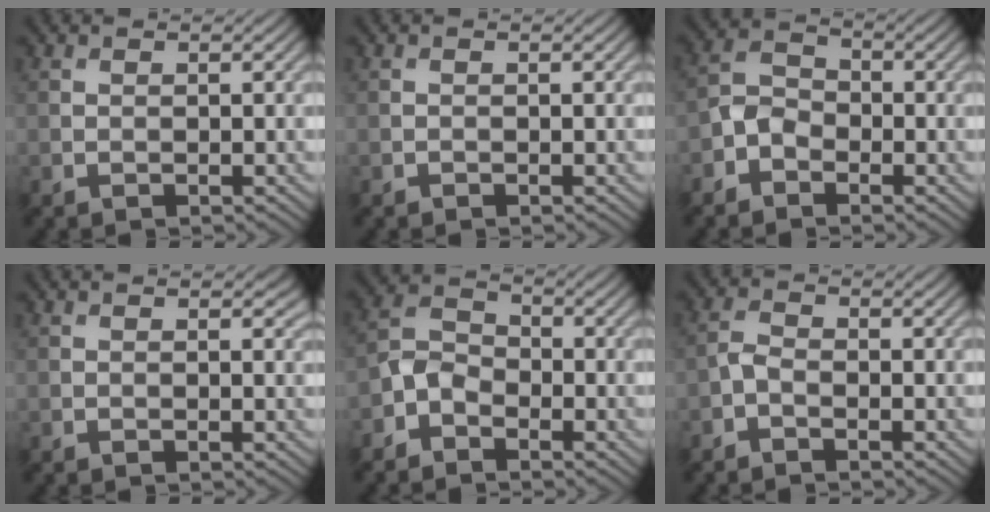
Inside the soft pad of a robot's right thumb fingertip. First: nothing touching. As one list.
[{"total": 0.0}, {"total": 3.5, "force": [-2.0, 2.4, 1.6], "torque": [-0.036, 0.008, -0.051]}, {"total": 0.8, "force": [0.4, 0.2, 0.6], "torque": [-0.007, -0.002, 0.007]}, {"total": 3.8, "force": [-2.3, 2.4, 1.9], "torque": [-0.041, 0.009, -0.060]}, {"total": 1.8, "force": [-1.0, 0.8, 1.2], "torque": [-0.029, 0.002, -0.029]}]